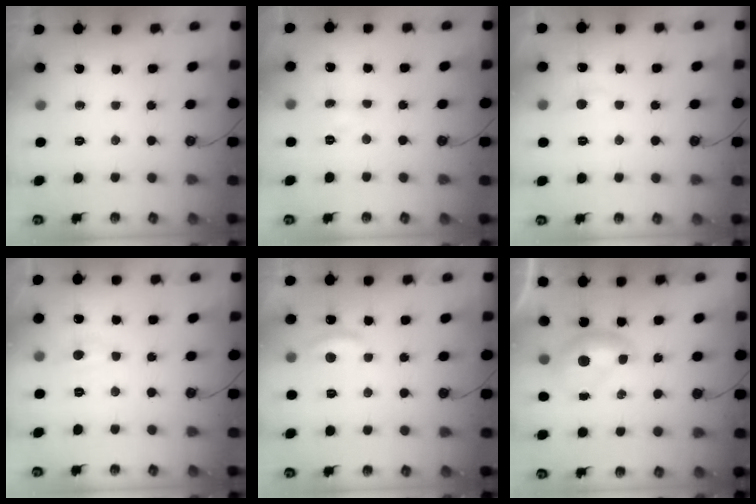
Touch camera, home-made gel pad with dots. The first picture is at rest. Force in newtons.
{"total": 1.6, "press": 1.6, "slide": 0.4}
{"total": 1.1, "press": 1.0, "slide": 0.4}
{"total": 2.5, "press": 2.4, "slide": 0.5}
{"total": 1.6, "press": 1.5, "slide": 0.5}
{"total": 0.0}